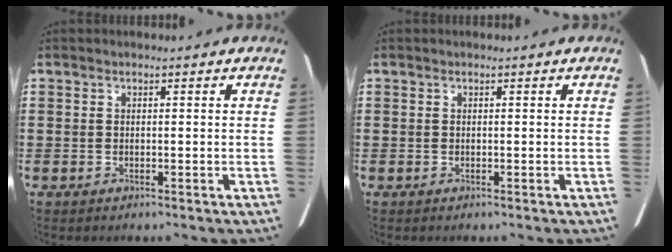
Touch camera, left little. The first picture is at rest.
{"total": 0.0}